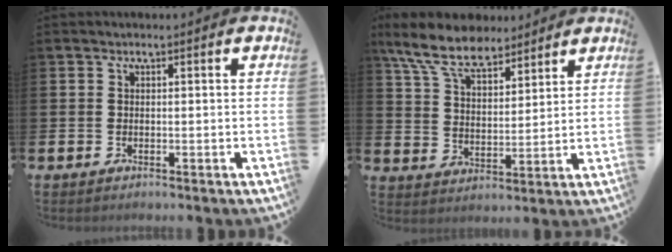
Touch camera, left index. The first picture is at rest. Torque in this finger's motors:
{"motor_torque": [0.87, -1.27, 1.05, 0.21]}